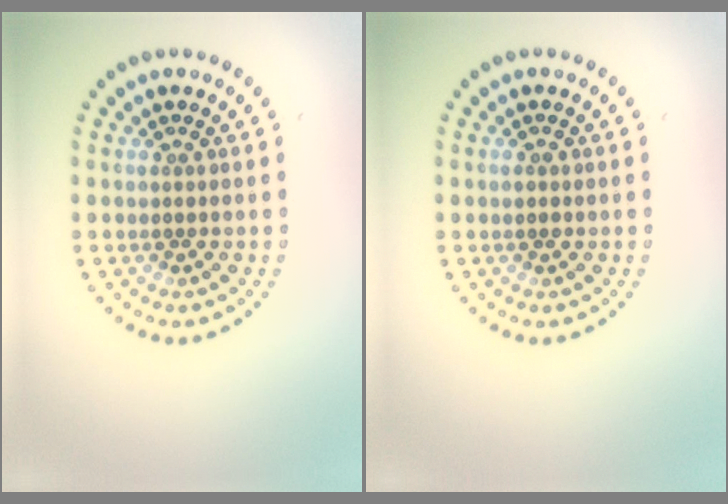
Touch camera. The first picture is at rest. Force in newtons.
{"total": 1.0, "press": 1.0, "slide": 0.1}